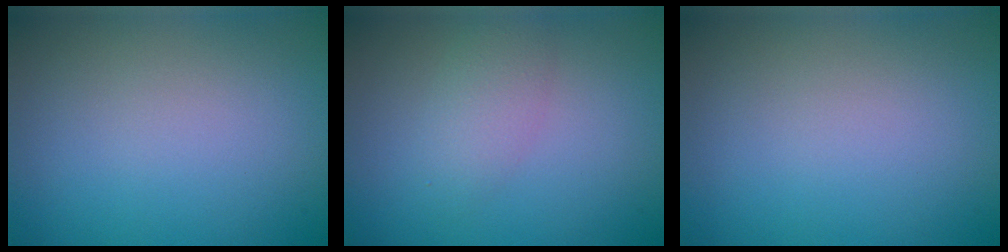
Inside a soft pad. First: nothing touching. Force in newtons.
{"total": 2.3, "press": 2.3, "slide": 0.1}
{"total": 0.0}